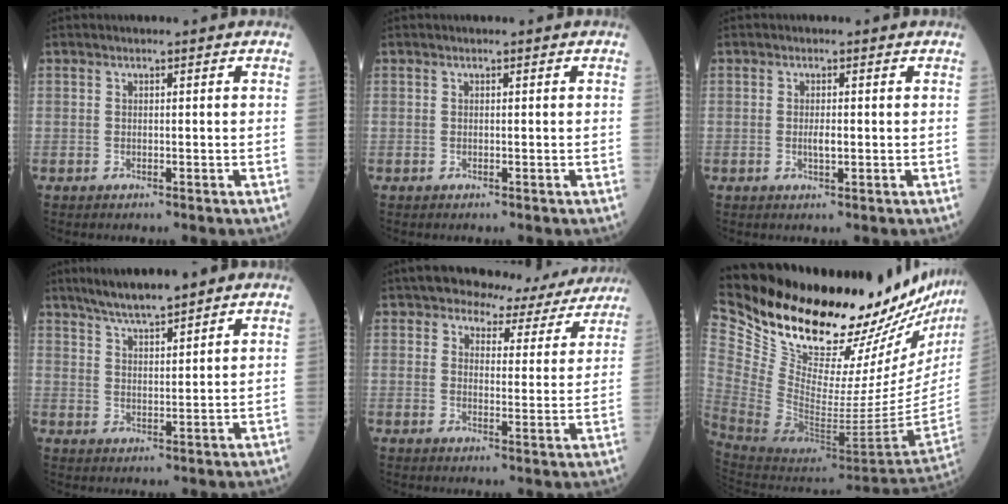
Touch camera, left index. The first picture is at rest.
{"total": 0.0}
{"total": 1.6, "force": [-0.2, 0.5, 1.5], "torque": [-0.029, -0.002, -0.003]}
{"total": 7.2, "force": [5.9, 0.7, 4.0], "torque": [-0.075, 0.013, 0.105]}
{"total": 11.2, "force": [10.4, 3.4, 2.1], "torque": [-0.011, -0.005, 0.114]}
{"total": 34.3, "force": [29.5, 5.6, 16.6], "torque": [-0.290, -0.116, 0.431]}